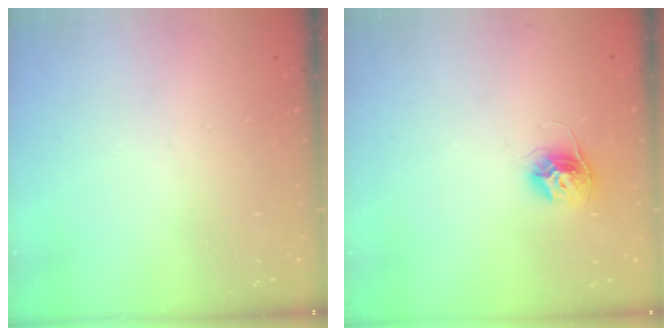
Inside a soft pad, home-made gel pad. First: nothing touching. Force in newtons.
{"total": 10.0, "press": 10.0, "slide": 0.6}